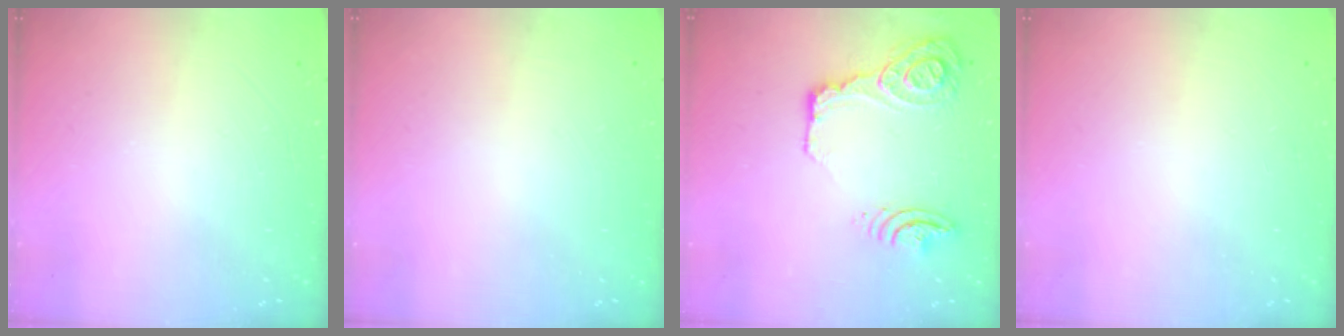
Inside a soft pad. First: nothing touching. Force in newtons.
{"total": 0.0}
{"total": 30.8, "press": 21.2, "slide": 22.4}
{"total": 0.0}